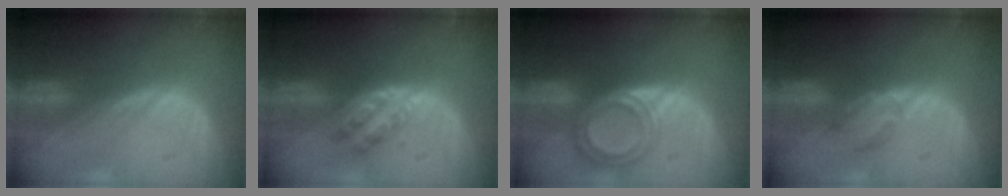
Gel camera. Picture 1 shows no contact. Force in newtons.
{"total": 5.1, "press": 4.8, "slide": 1.8}
{"total": 6.7, "press": 6.0, "slide": 3.2}
{"total": 2.8, "press": 2.8, "slide": 0.3}